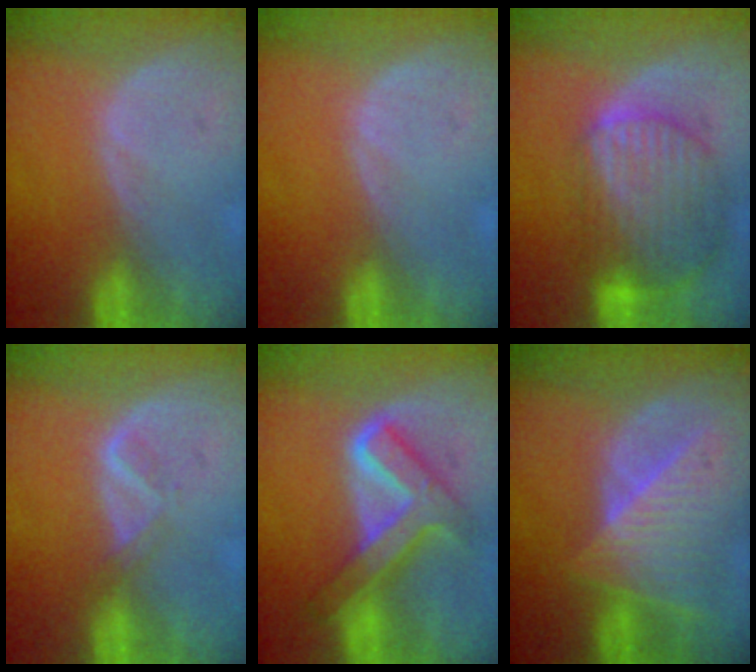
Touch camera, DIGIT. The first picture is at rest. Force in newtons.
{"total": 0.0}
{"total": 10.4, "press": 8.8, "slide": 5.5}
{"total": 2.1, "press": 2.0, "slide": 0.6}
{"total": 8.1, "press": 8.1, "slide": 0.7}
{"total": 8.5, "press": 7.6, "slide": 3.7}